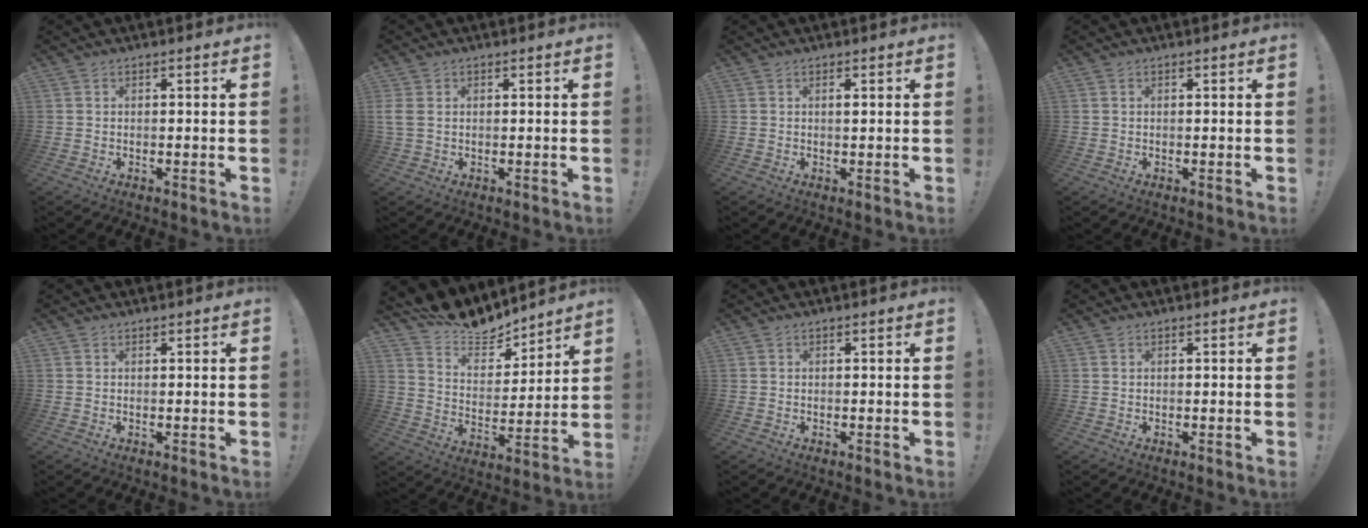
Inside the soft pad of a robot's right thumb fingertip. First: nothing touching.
{"total": 3.0, "force": [0.7, 2.0, 2.2], "torque": [-0.052, 0.004, 0.016]}
{"total": 0.8, "force": [0.1, 0.1, 0.8], "torque": [-0.007, -0.002, -0.001]}
{"total": 0.0}
{"total": 0.0}
{"total": 11.1, "force": [10.4, 3.6, 1.5], "torque": [-0.043, -0.098, 0.191]}
{"total": 0.0}
{"total": 0.0}